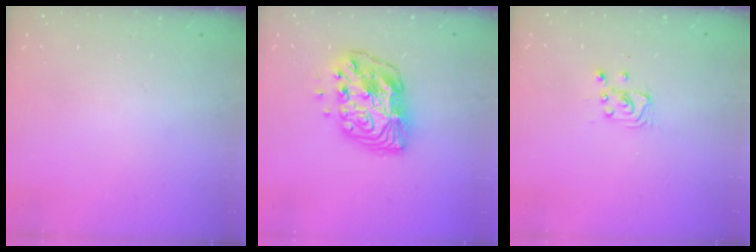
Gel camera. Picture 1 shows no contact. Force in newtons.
{"total": 12.2, "press": 12.1, "slide": 1.1}
{"total": 2.9, "press": 2.9, "slide": 0.4}